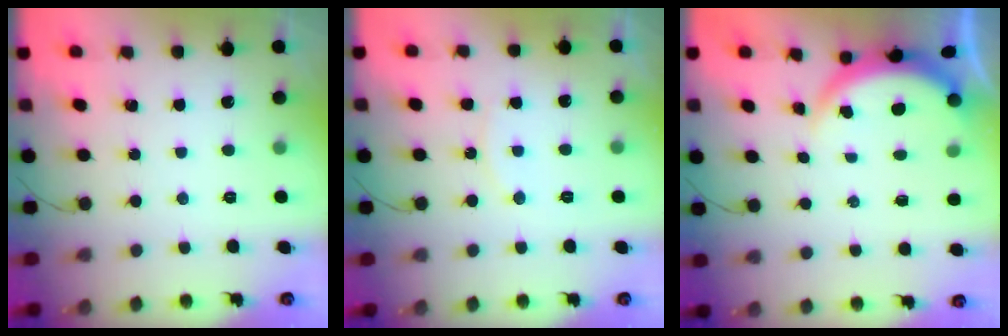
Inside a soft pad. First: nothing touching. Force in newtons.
{"total": 6.5, "press": 6.5, "slide": 0.5}
{"total": 3.6, "press": 3.6, "slide": 0.6}